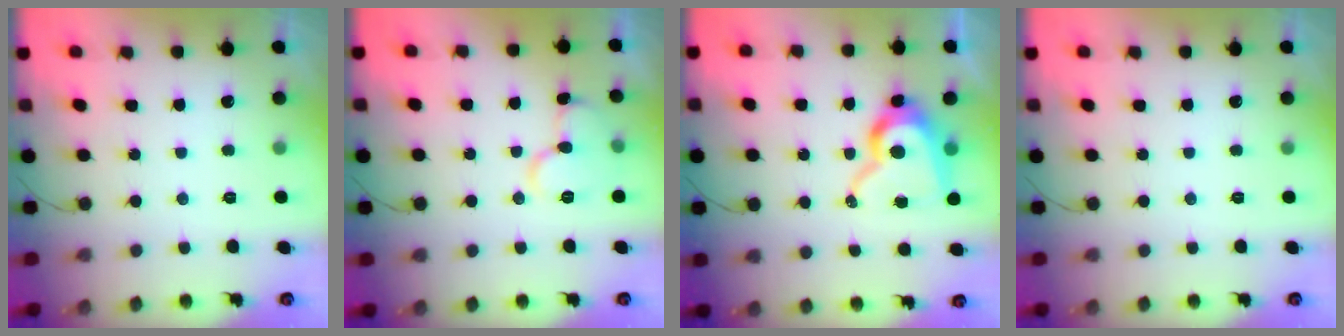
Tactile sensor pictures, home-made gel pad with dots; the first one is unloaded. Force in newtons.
{"total": 9.6, "press": 9.5, "slide": 1.2}
{"total": 14.6, "press": 14.5, "slide": 1.7}
{"total": 0.0}